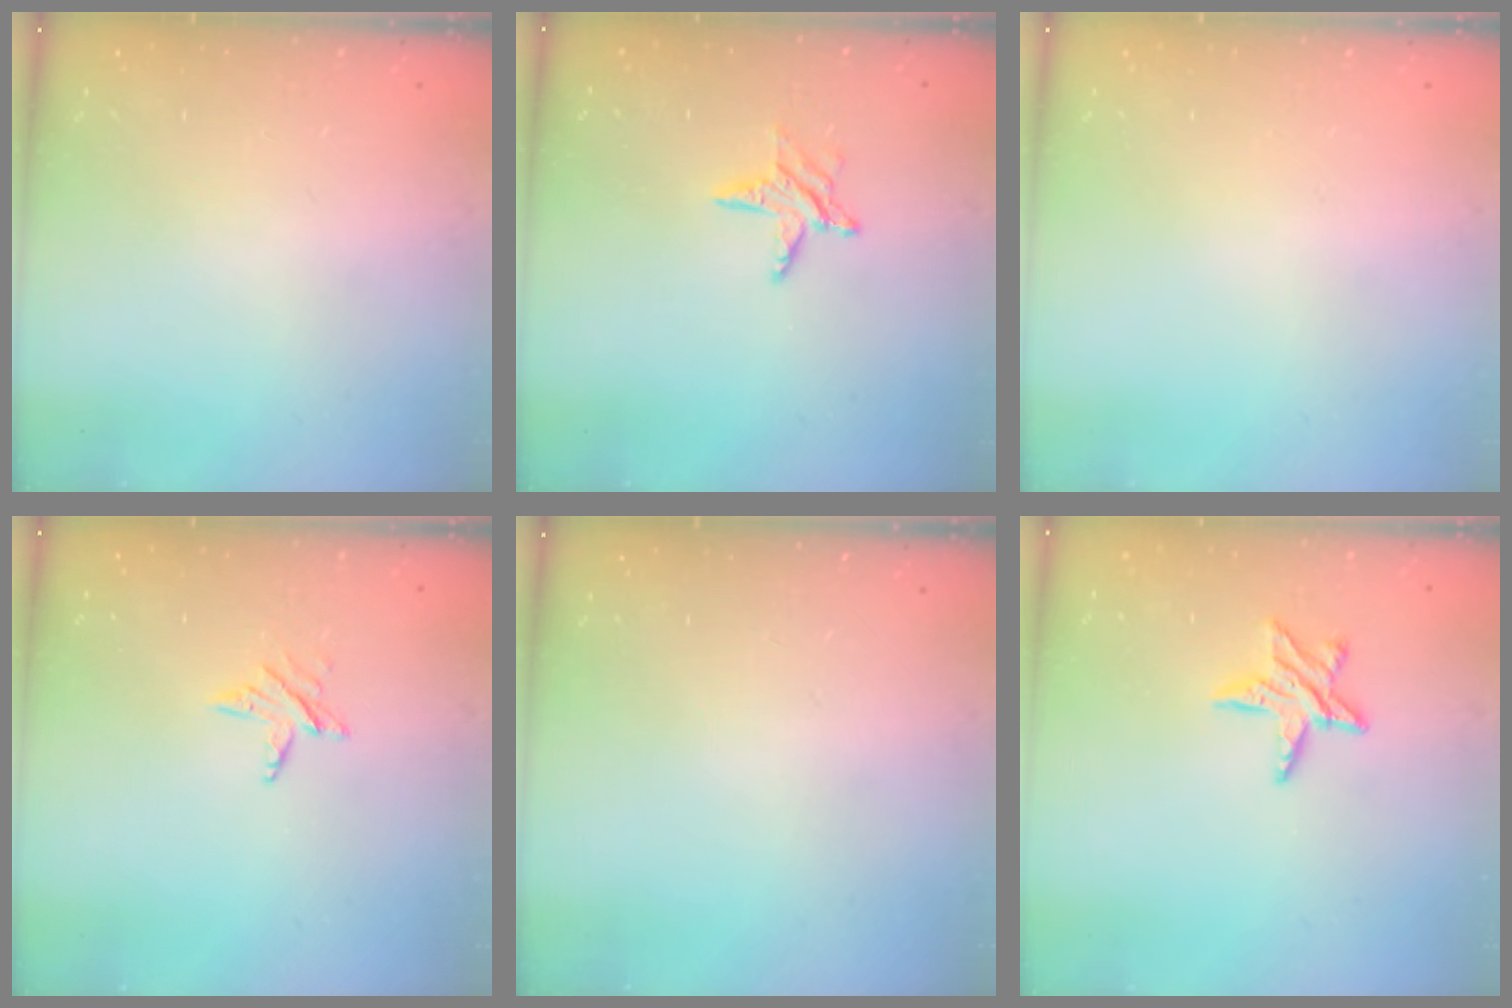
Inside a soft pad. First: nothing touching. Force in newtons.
{"total": 6.4, "press": 6.4, "slide": 0.5}
{"total": 0.0}
{"total": 3.9, "press": 3.8, "slide": 0.5}
{"total": 0.0}
{"total": 7.2, "press": 7.2, "slide": 0.5}